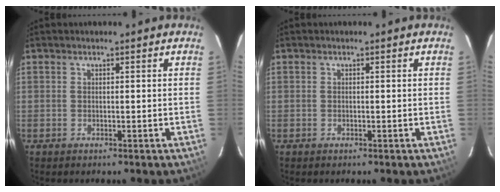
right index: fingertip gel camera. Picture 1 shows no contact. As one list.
[{"total": 0.0}]